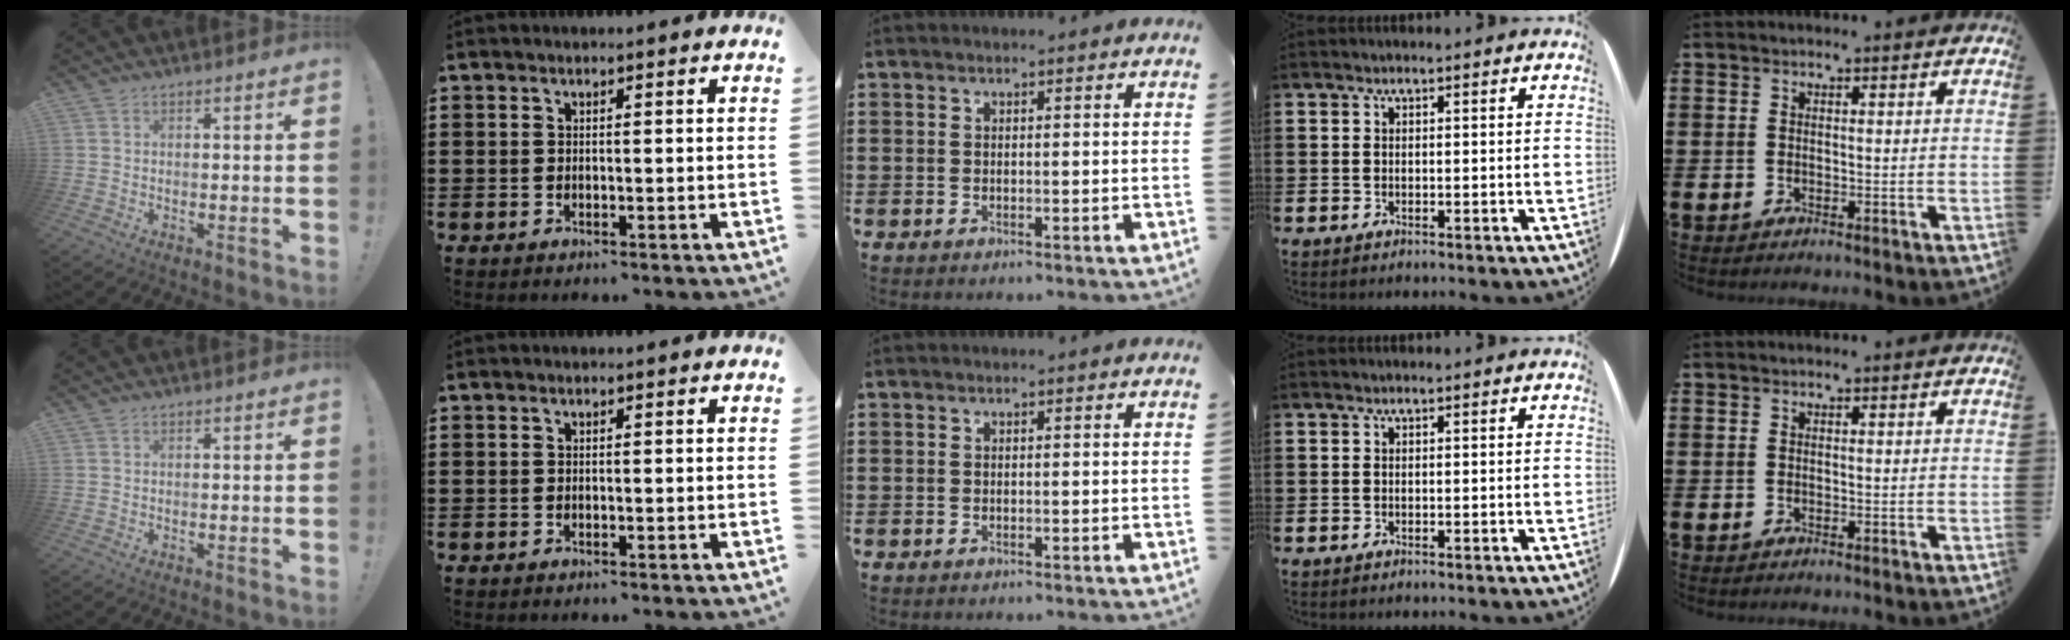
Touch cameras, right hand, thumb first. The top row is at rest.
{}